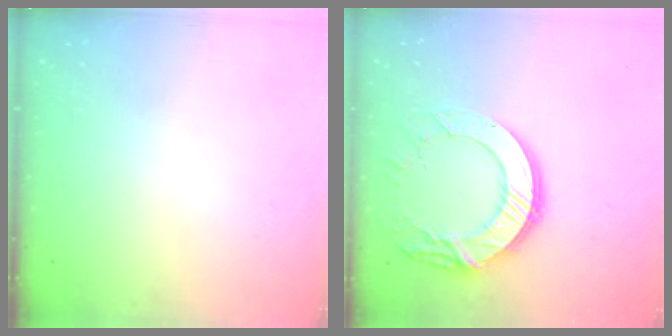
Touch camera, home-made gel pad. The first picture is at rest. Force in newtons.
{"total": 15.1, "press": 15.1, "slide": 0.9}